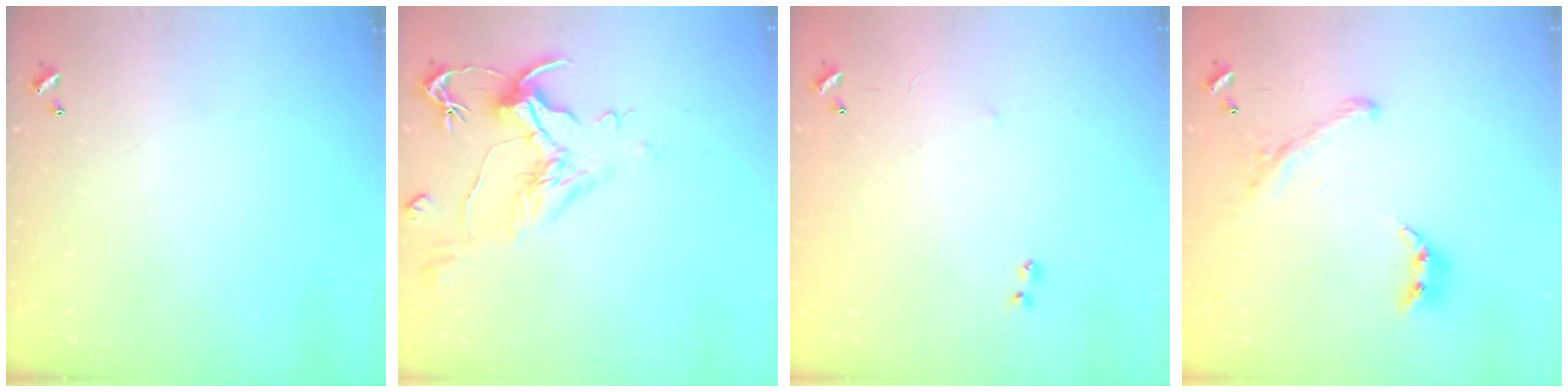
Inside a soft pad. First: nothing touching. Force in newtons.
{"total": 1.6, "press": 0.6, "slide": 1.4}
{"total": 7.4, "press": 7.3, "slide": 0.6}
{"total": 2.0, "press": 1.5, "slide": 1.2}